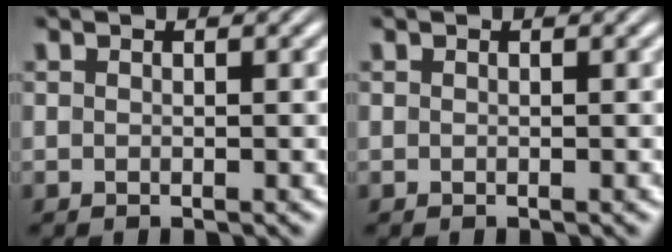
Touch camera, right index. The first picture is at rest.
{"total": 0.0}